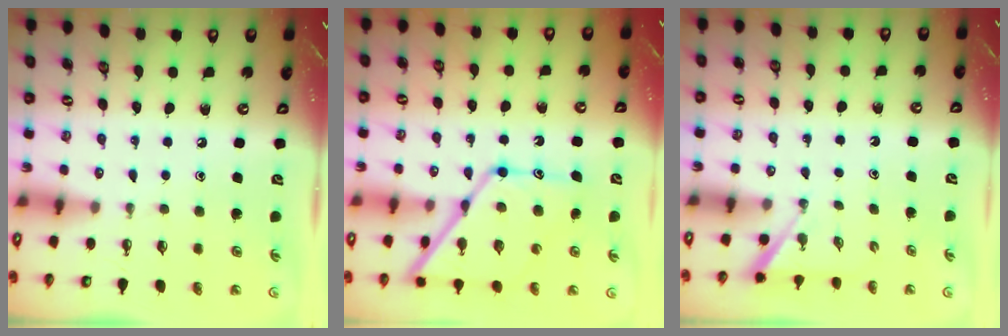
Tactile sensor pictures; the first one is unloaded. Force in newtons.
{"total": 16.4, "press": 16.4, "slide": 1.6}
{"total": 1.2, "press": 1.2, "slide": 0.1}